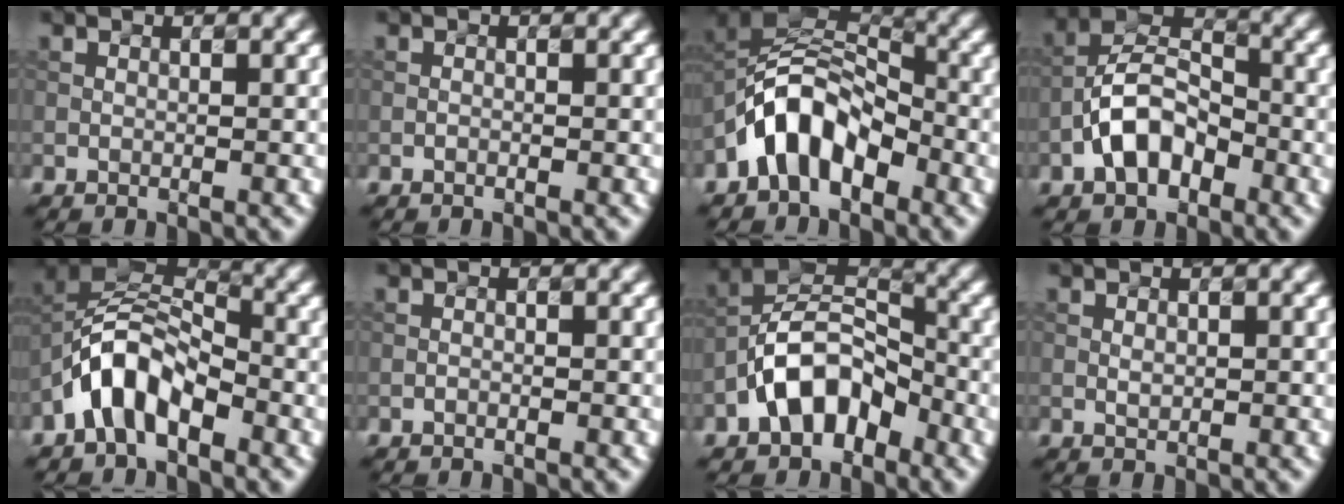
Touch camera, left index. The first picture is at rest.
{"total": 0.0}
{"total": 7.4, "force": [-3.3, 4.5, 4.9], "torque": [-0.080, 0.018, -0.075]}
{"total": 6.1, "force": [-2.7, 3.6, 4.1], "torque": [-0.070, 0.012, -0.057]}
{"total": 6.7, "force": [-3.2, 3.7, 4.6], "torque": [-0.078, 0.015, -0.071]}
{"total": 0.0}
{"total": 7.3, "force": [-3.6, 4.3, 4.7], "torque": [-0.075, 0.016, -0.079]}
{"total": 0.7, "force": [0.0, 0.4, 0.6], "torque": [-0.012, -0.001, 0.002]}